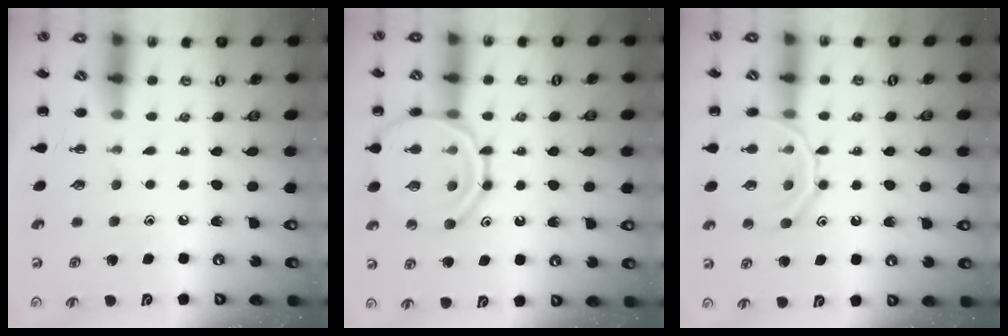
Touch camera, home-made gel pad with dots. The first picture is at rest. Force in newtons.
{"total": 15.4, "press": 15.3, "slide": 2.1}
{"total": 14.0, "press": 14.0, "slide": 1.2}